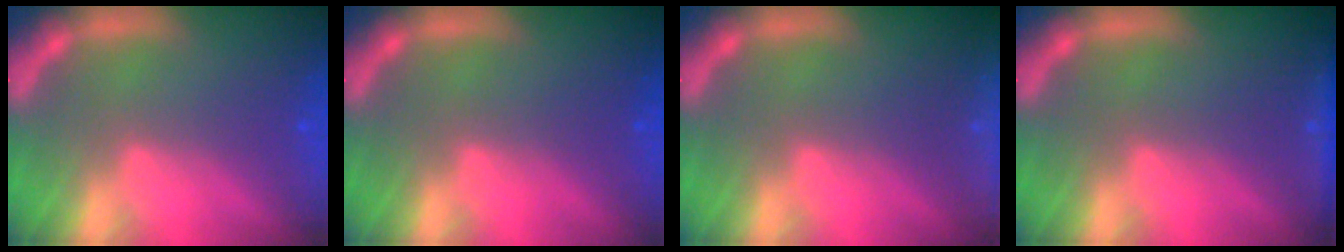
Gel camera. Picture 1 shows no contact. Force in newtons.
{"total": 0.0}
{"total": 9.5}
{"total": 1.9}